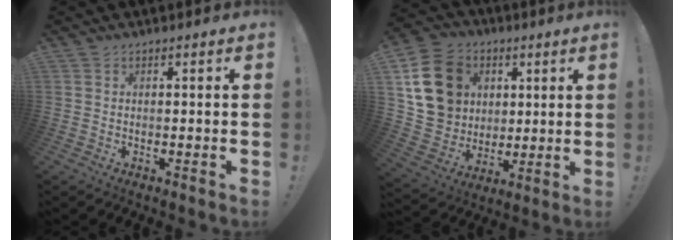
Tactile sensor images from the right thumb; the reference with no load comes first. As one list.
[{"total": 17.7, "force": [5.6, 14.7, 8.0], "torque": [-0.125, -0.006, 0.126]}]